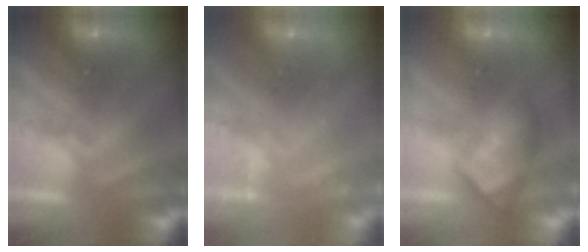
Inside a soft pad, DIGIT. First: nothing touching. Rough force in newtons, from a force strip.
{"total": 2.3}
{"total": 4.4}